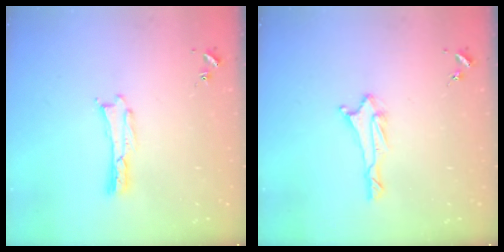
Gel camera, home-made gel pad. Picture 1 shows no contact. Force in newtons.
{"total": 1.7, "press": 1.6, "slide": 0.6}